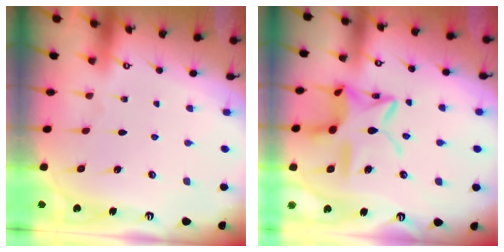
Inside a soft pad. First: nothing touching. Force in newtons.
{"total": 16.4, "press": 16.4, "slide": 1.1}